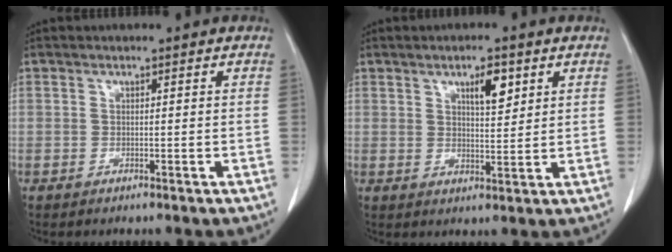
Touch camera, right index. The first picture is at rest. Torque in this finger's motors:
{"motor_torque": [0.31, 0.45, 0.21, 0.03]}